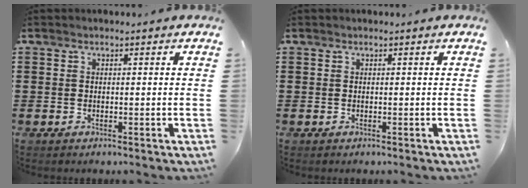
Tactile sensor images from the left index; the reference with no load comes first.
{"total": 0.0}